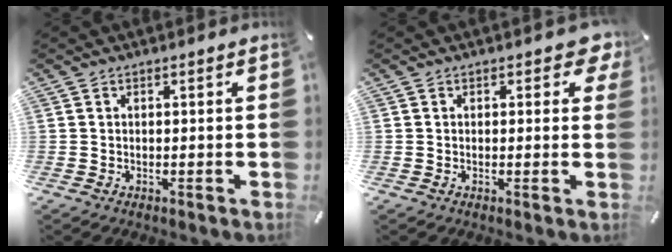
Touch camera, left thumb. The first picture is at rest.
{"total": 3.6, "force": [1.3, 2.0, 2.6], "torque": [-0.024, -0.003, 0.016]}